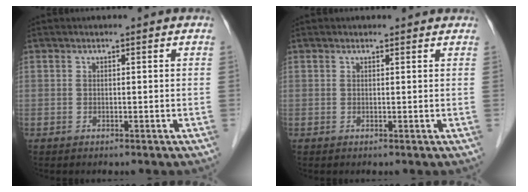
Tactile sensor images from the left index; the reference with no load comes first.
{"total": 1.6, "force": [1.5, 0.4, 0.3], "torque": [-0.014, 0.014, 0.016]}